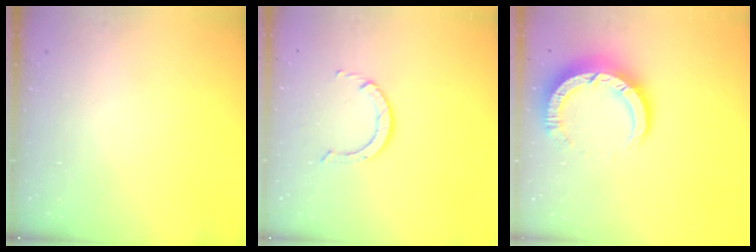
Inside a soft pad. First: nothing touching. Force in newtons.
{"total": 2.9, "press": 2.9, "slide": 0.2}
{"total": 10.4, "press": 10.4, "slide": 1.1}